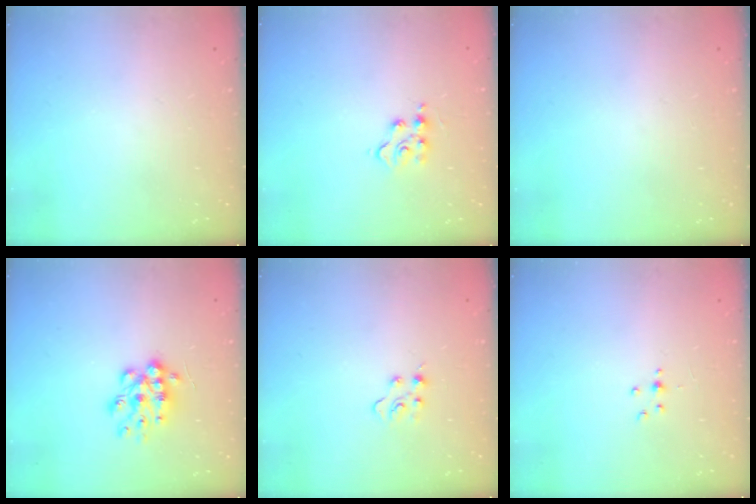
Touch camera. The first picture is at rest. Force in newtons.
{"total": 4.6, "press": 4.6, "slide": 0.4}
{"total": 0.0}
{"total": 11.2, "press": 11.2, "slide": 0.5}
{"total": 3.4, "press": 3.4, "slide": 0.4}
{"total": 2.0, "press": 1.9, "slide": 0.5}